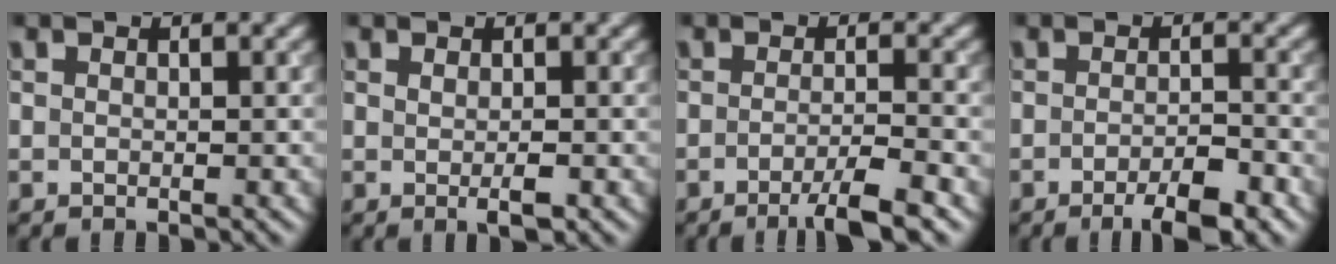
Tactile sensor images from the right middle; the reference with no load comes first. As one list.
[{"total": 1.4, "force": [-0.1, 0.2, 1.4], "torque": [-0.022, -0.006, 0.000]}, {"total": 3.8, "force": [-1.9, 0.6, 3.2], "torque": [-0.047, -0.003, -0.040]}, {"total": 3.9, "force": [-2.2, 0.8, 3.0], "torque": [-0.049, -0.002, -0.036]}]